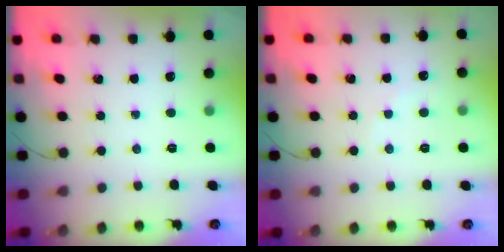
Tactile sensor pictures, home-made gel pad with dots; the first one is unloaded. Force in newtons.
{"total": 3.4, "press": 3.3, "slide": 1.0}